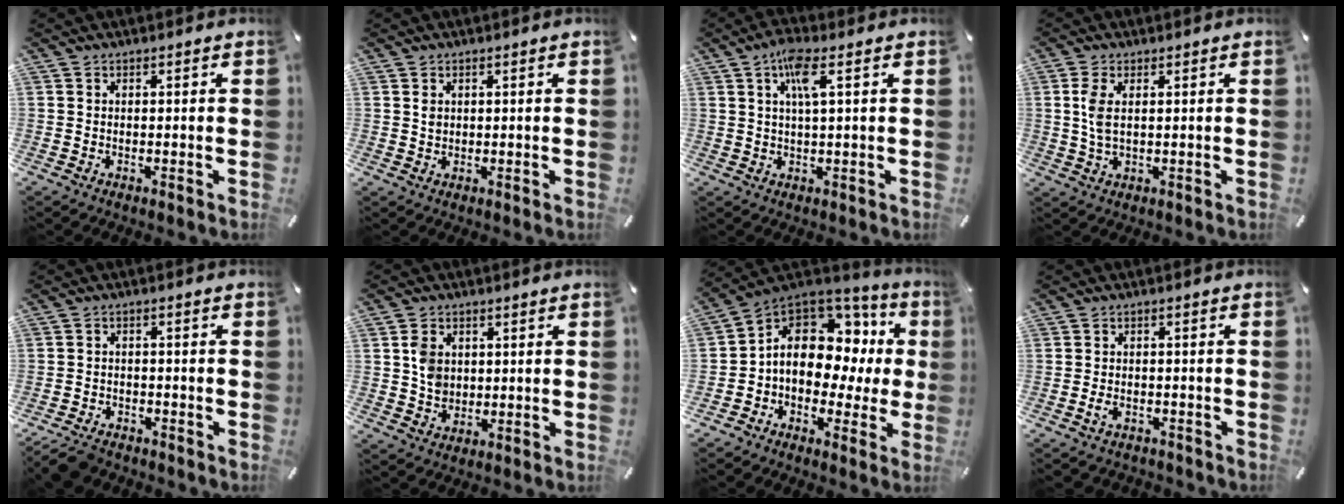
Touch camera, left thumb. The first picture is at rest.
{"total": 1.4, "force": [0.4, 1.1, 0.7], "torque": [-0.017, 0.003, 0.007]}
{"total": 6.3, "force": [2.3, 1.2, 5.7], "torque": [-0.119, 0.006, 0.038]}
{"total": 4.9, "force": [0.8, 2.1, 4.3], "torque": [-0.110, -0.001, 0.008]}
{"total": 4.6, "force": [-4.0, 1.8, 1.3], "torque": [-0.035, 0.014, -0.080]}
{"total": 5.5, "force": [0.8, 4.7, 2.6], "torque": [-0.049, 0.002, 0.012]}
{"total": 12.2, "force": [1.4, 9.4, 7.5], "torque": [-0.118, -0.016, 0.021]}
{"total": 2.9, "force": [-1.9, 1.6, 1.4], "torque": [-0.031, 0.008, -0.038]}